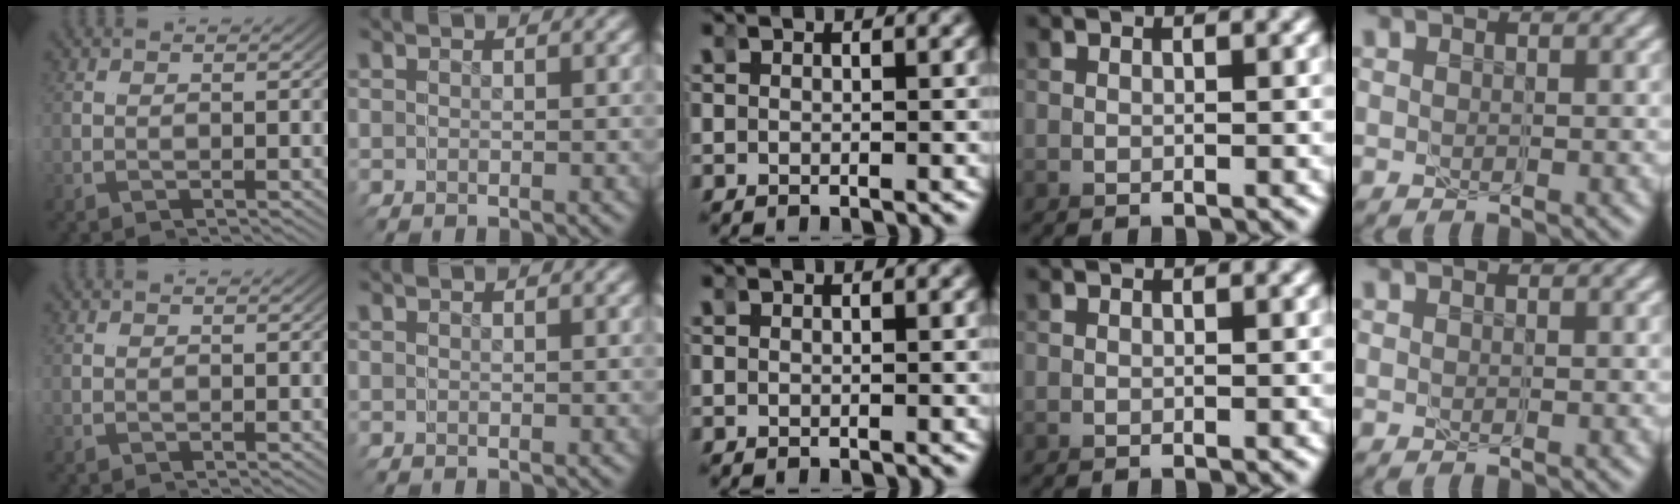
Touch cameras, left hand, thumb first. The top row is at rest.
{}